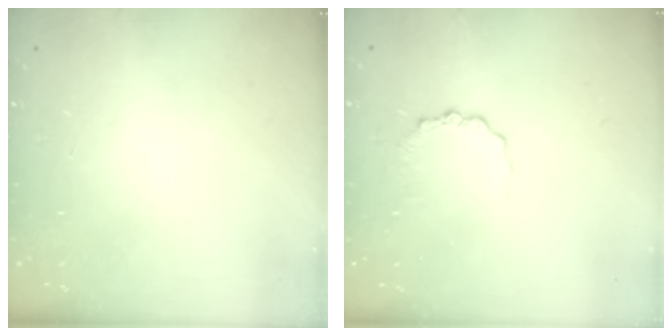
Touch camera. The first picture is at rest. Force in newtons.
{"total": 2.3, "press": 2.2, "slide": 0.3}